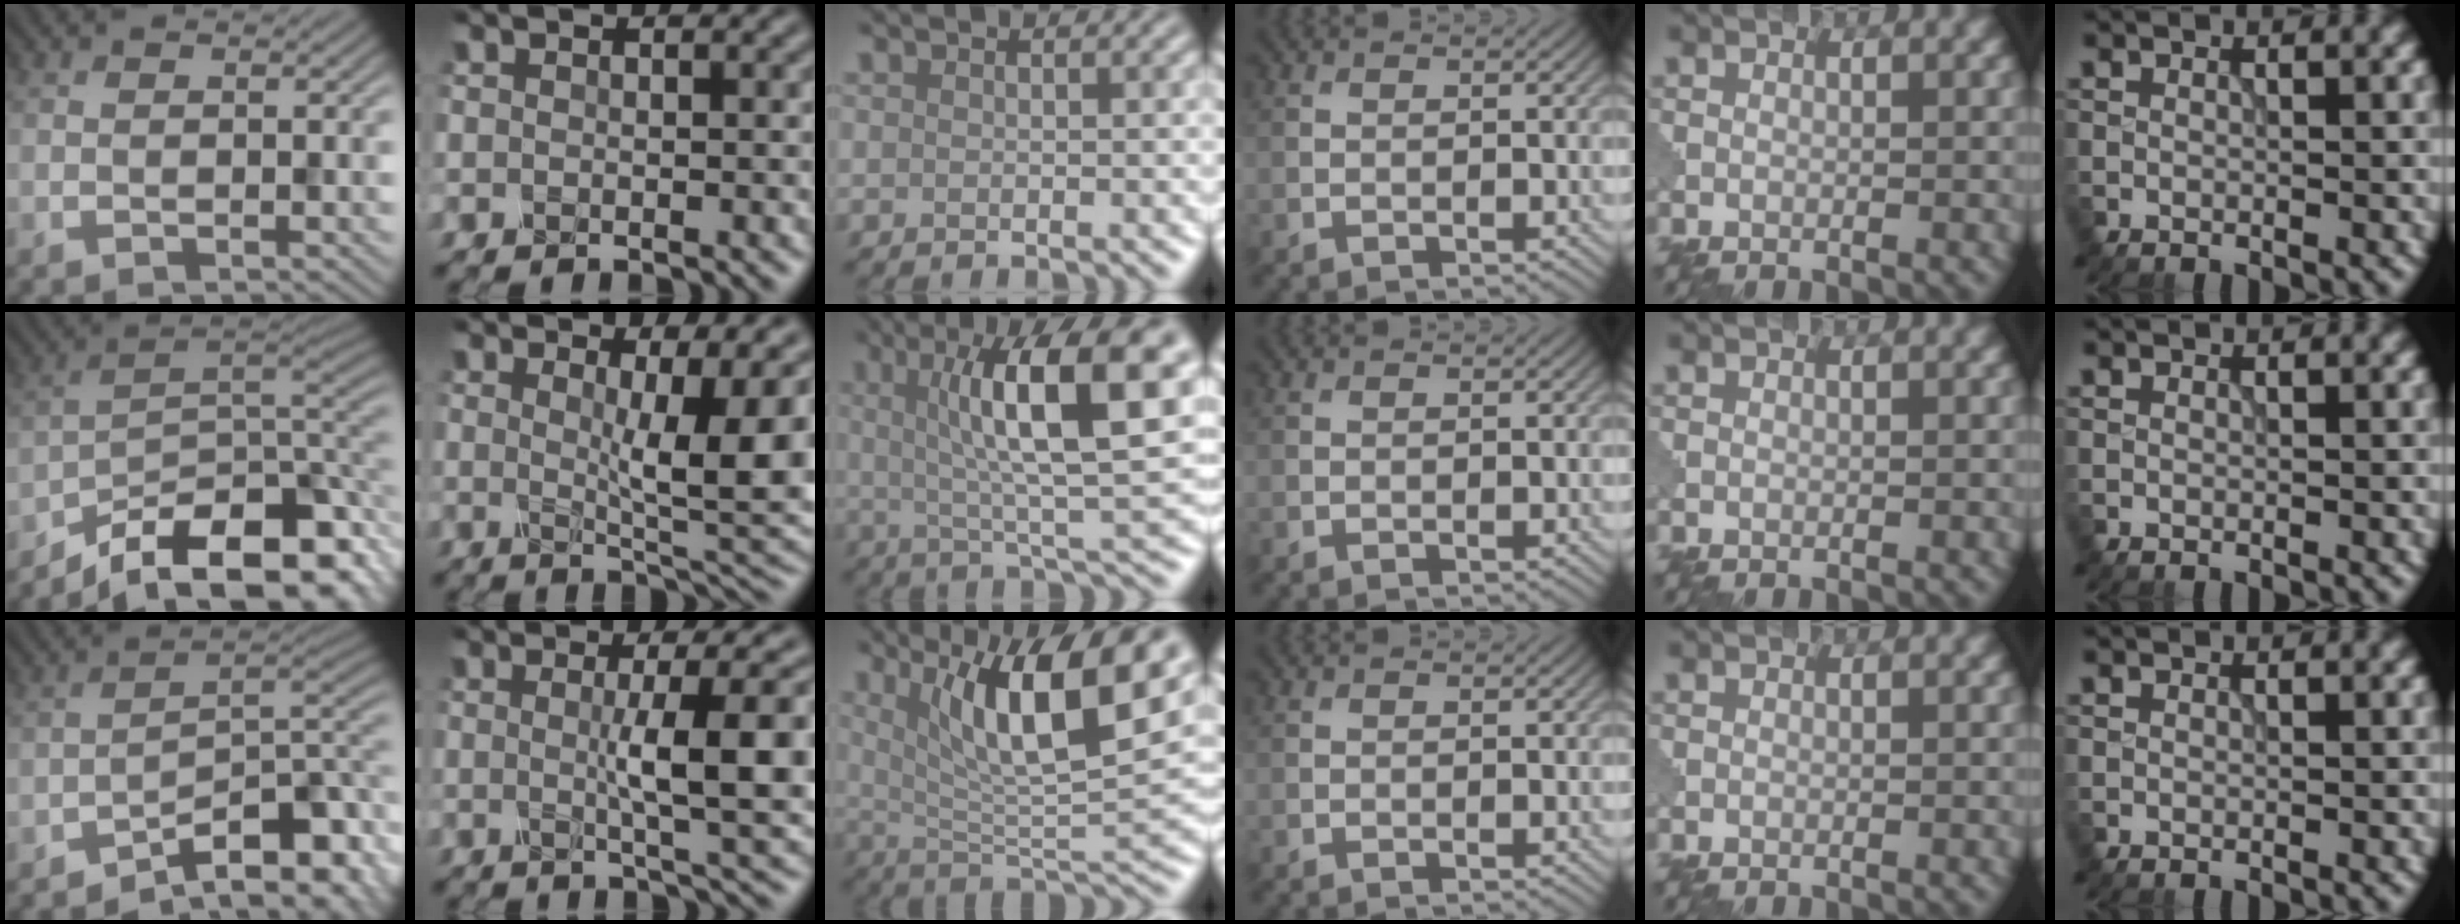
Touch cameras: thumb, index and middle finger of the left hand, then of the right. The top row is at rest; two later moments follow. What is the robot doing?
{"motion": "shake", "object": "salt shaker"}